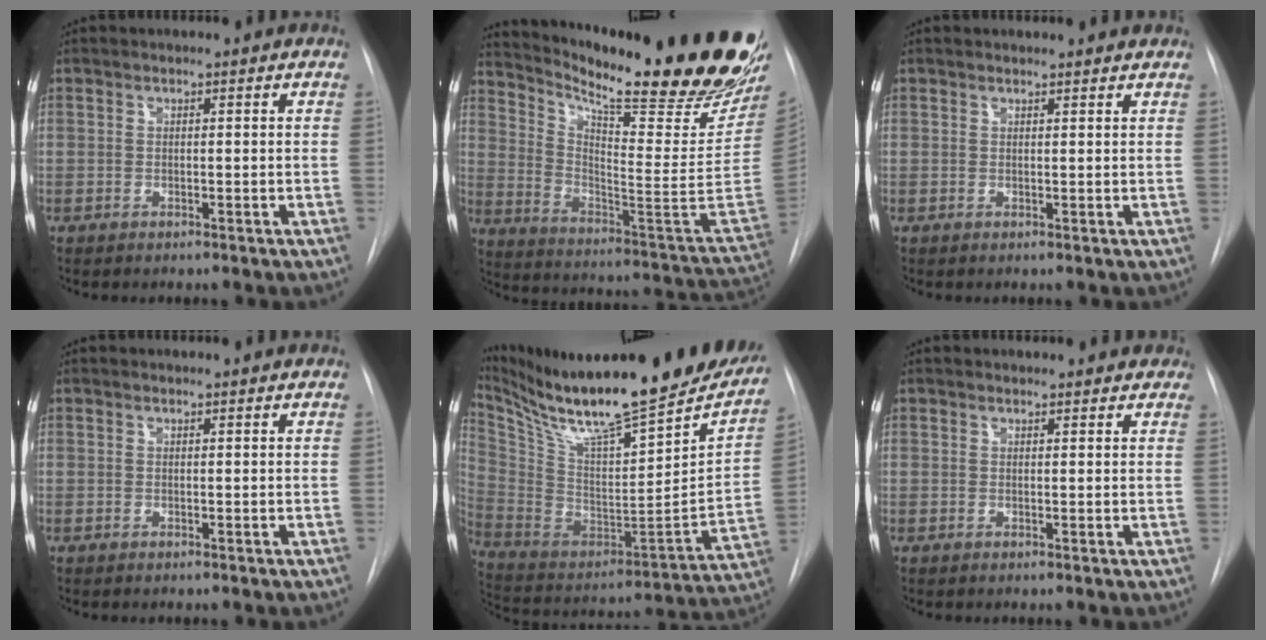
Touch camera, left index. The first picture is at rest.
{"total": 30.1, "force": [23.4, 2.4, 18.7], "torque": [-0.282, -0.091, 0.324]}
{"total": 2.8, "force": [2.7, 0.6, 0.3], "torque": [-0.007, 0.006, 0.023]}
{"total": 1.0, "force": [1.0, 0.1, 0.0], "torque": [-0.007, 0.005, 0.005]}
{"total": 33.2, "force": [26.6, 5.4, 19.0], "torque": [-0.336, -0.071, 0.394]}
{"total": 5.7, "force": [5.2, 1.9, 1.1], "torque": [0.005, 0.005, 0.039]}